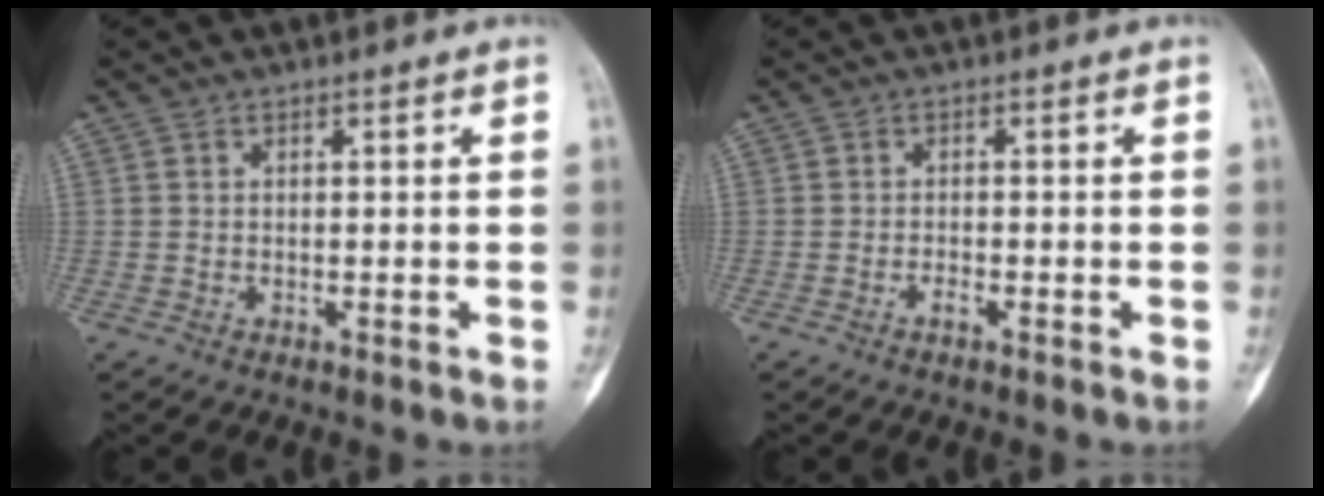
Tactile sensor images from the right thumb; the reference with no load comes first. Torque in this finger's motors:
{"motor_torque": [-0.26, 0.01, -0.11, 0.42, -0.13]}